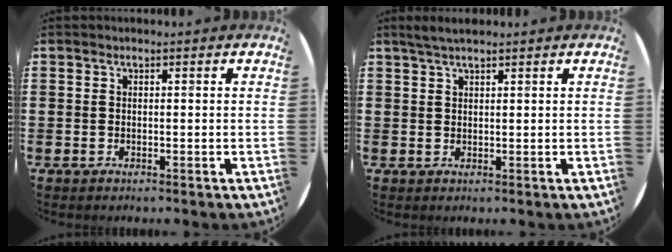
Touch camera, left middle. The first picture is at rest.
{"total": 2.0, "force": [1.7, 0.2, 1.1], "torque": [-0.023, 0.003, 0.030]}